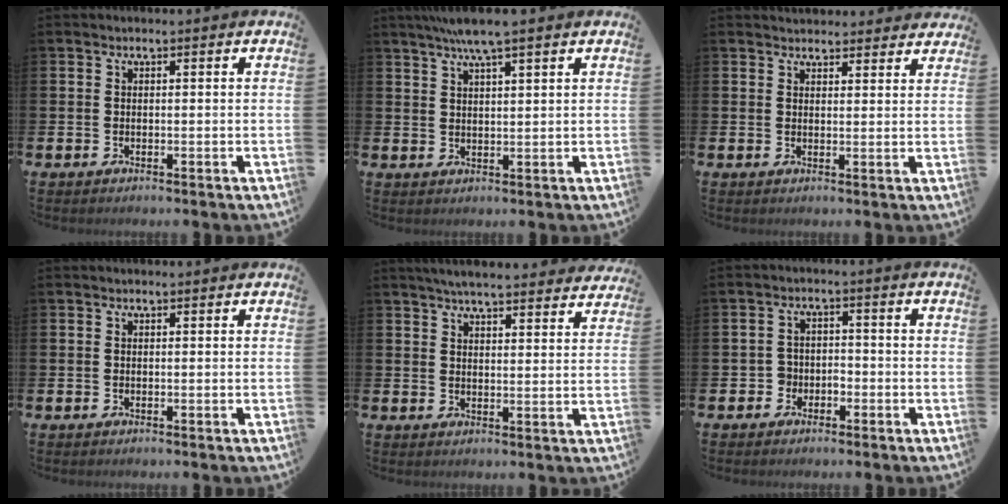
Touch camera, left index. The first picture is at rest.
{"total": 5.0, "force": [4.3, 0.3, 2.6], "torque": [-0.060, -0.007, 0.075]}
{"total": 3.3, "force": [3.2, 0.8, -0.2], "torque": [0.005, -0.018, 0.058]}
{"total": 0.0}
{"total": 5.2, "force": [5.1, 0.3, 1.3], "torque": [-0.036, -0.021, 0.091]}
{"total": 2.4, "force": [-1.5, 1.8, 0.2], "torque": [-0.018, 0.009, -0.034]}